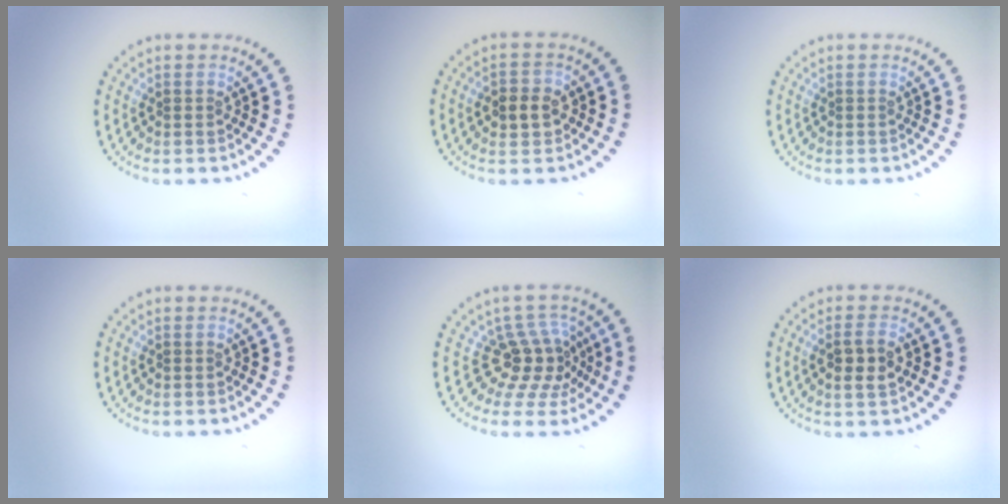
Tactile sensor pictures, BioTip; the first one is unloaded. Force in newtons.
{"total": 2.7, "press": 2.7, "slide": 0.5}
{"total": 0.0}
{"total": 0.0}
{"total": 3.8, "press": 2.7, "slide": 2.6}
{"total": 2.3, "press": 2.3, "slide": 0.6}